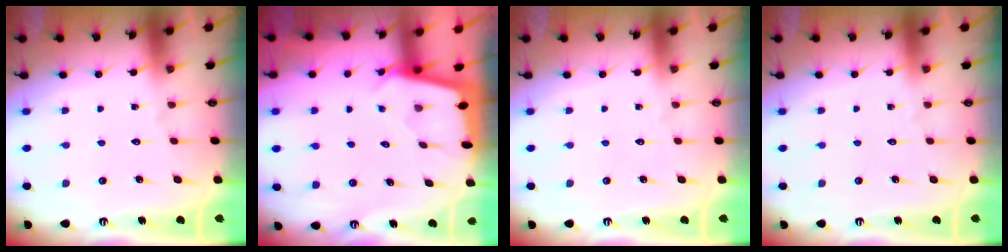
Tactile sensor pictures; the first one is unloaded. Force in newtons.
{"total": 2.0, "press": 2.0, "slide": 0.2}
{"total": 0.0}
{"total": 0.0}